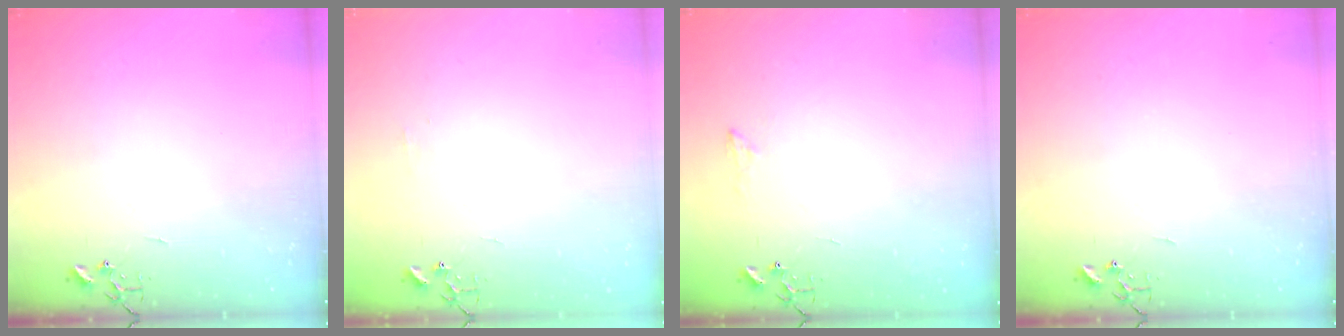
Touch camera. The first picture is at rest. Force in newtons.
{"total": 3.9, "press": 3.8, "slide": 0.6}
{"total": 5.9, "press": 5.9, "slide": 0.8}
{"total": 0.0}